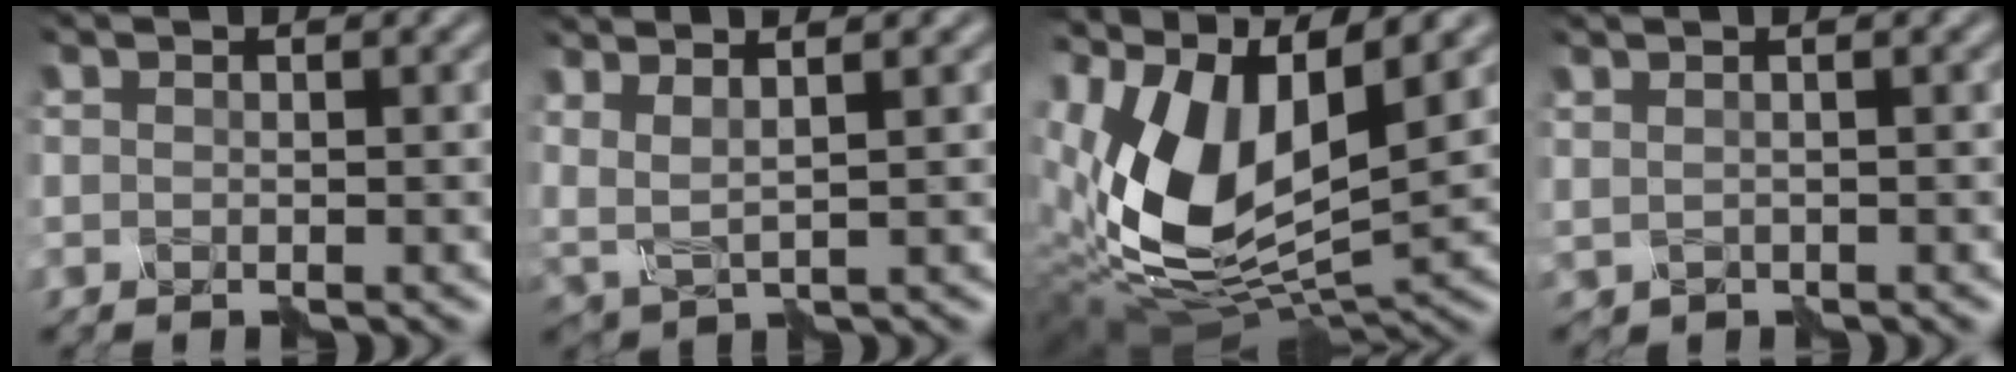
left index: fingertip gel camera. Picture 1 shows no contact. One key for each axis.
{"total": 3.7, "fx": 2.2, "fy": 0.8, "fz": 2.8, "tx": -0.063, "ty": 0.006, "tz": 0.040}
{"total": 12.9, "fx": 3.0, "fy": 6.5, "fz": 10.6, "tx": -0.233, "ty": -0.004, "tz": 0.053}
{"total": 1.3, "fx": 0.8, "fy": 0.4, "fz": 1.0, "tx": -0.018, "ty": -0.005, "tz": 0.014}